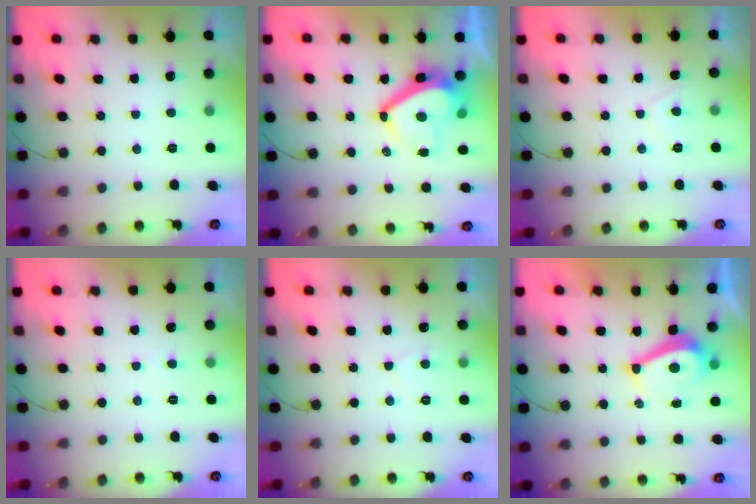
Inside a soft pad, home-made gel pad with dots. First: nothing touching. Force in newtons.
{"total": 10.5, "press": 10.5, "slide": 0.9}
{"total": 1.5, "press": 1.4, "slide": 0.5}
{"total": 2.7, "press": 2.7, "slide": 0.2}
{"total": 3.4, "press": 3.4, "slide": 0.4}
{"total": 7.7, "press": 7.7, "slide": 0.8}